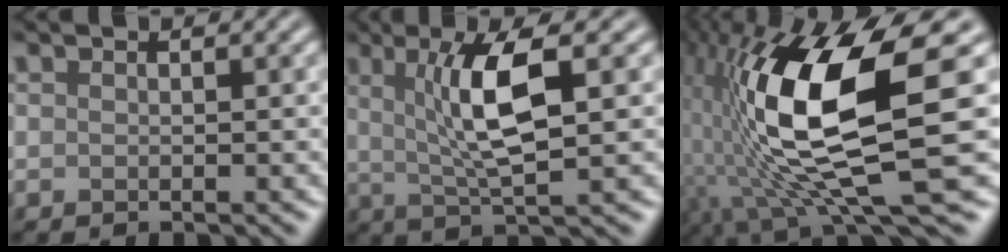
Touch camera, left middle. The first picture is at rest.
{"total": 6.1, "force": [1.2, 1.3, 5.9], "torque": [-0.110, 0.003, 0.027]}
{"total": 14.5, "force": [0.2, 4.1, 13.9], "torque": [-0.266, -0.005, 0.009]}